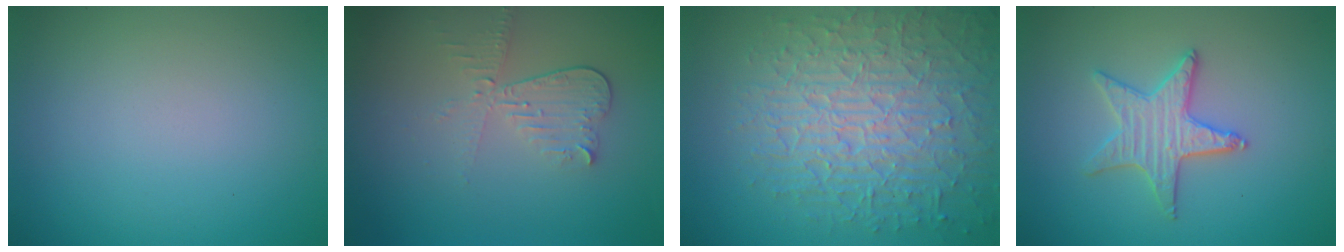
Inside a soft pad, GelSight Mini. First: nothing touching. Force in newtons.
{"total": 3.1, "press": 2.7, "slide": 1.5}
{"total": 8.8, "press": 6.2, "slide": 6.2}
{"total": 3.2, "press": 3.1, "slide": 0.6}